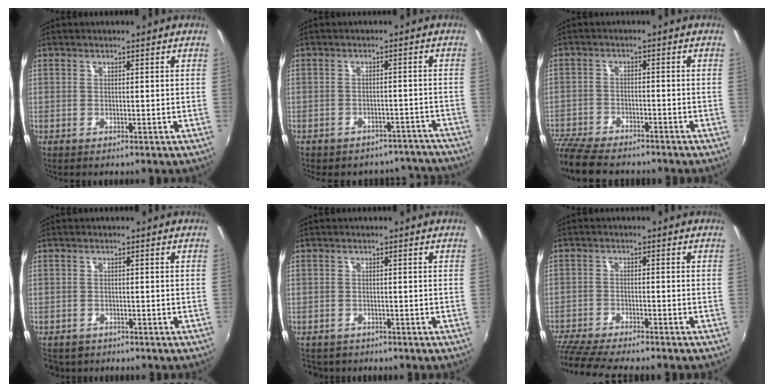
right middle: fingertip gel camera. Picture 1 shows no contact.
{"total": 12.1, "force": [-10.8, 4.9, 2.2], "torque": [-0.049, 0.020, -0.117]}
{"total": 12.4, "force": [-10.7, 3.6, 5.1], "torque": [-0.136, -0.031, -0.188]}
{"total": 3.7, "force": [-2.5, 2.4, 1.2], "torque": [-0.035, -0.010, -0.039]}
{"total": 3.0, "force": [-2.3, 1.9, 0.7], "torque": [-0.023, -0.009, -0.037]}
{"total": 11.8, "force": [-10.4, 1.3, 5.3], "torque": [-0.134, -0.030, -0.179]}